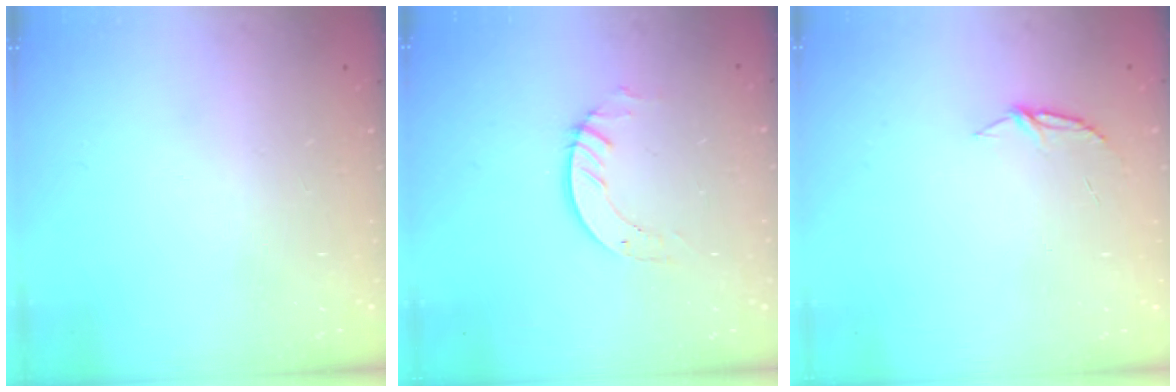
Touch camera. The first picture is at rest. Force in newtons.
{"total": 3.4, "press": 3.4, "slide": 0.1}
{"total": 5.1, "press": 5.1, "slide": 0.5}